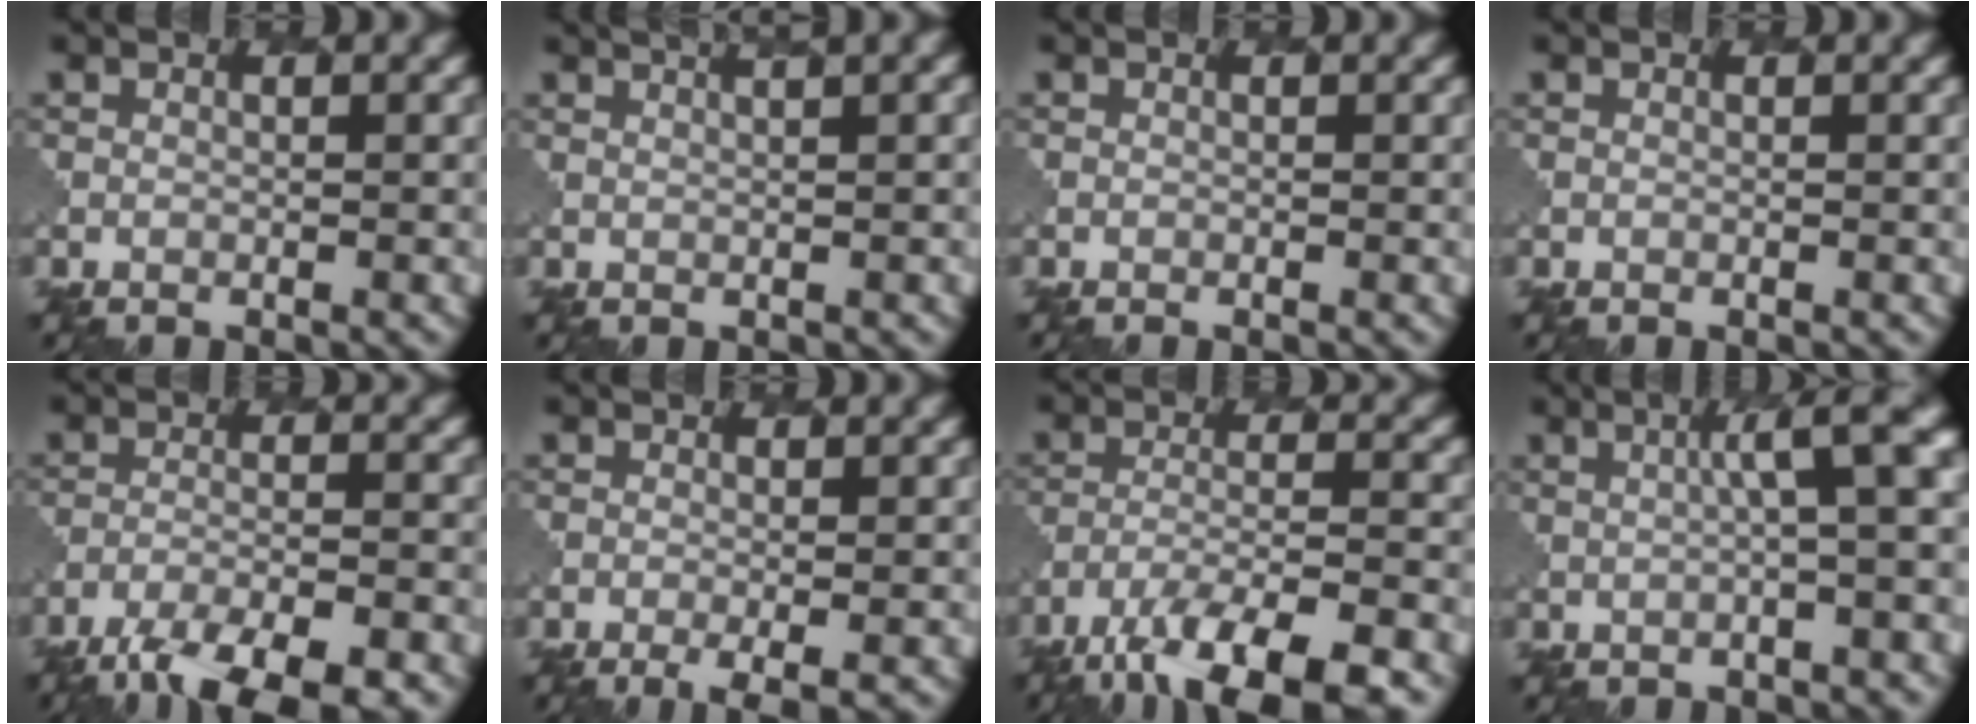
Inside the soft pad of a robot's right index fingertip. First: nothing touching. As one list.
[{"total": 4.0, "force": [2.4, 1.1, 3.0], "torque": [-0.026, 0.007, 0.022]}, {"total": 0.0}, {"total": 0.0}, {"total": 7.5, "force": [-5.9, 1.7, 4.3], "torque": [-0.072, -0.016, -0.098]}, {"total": 2.5, "force": [-0.9, 0.6, 2.2], "torque": [-0.034, -0.003, -0.015]}, {"total": 9.3, "force": [-6.7, 2.4, 5.9], "torque": [-0.103, -0.013, -0.114]}, {"total": 6.5, "force": [1.0, 1.6, 6.2], "torque": [-0.062, 0.019, 0.010]}]